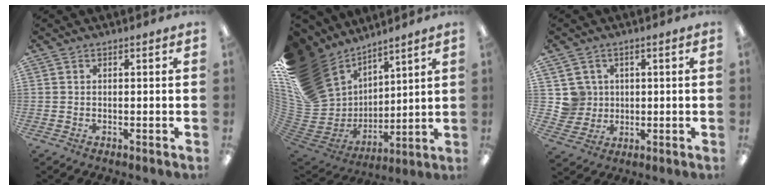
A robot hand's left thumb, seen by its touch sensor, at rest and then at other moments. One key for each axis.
{"total": 22.2, "fx": 10.4, "fy": 16.4, "fz": 10.8, "tx": -0.238, "ty": -0.074, "tz": 0.220}
{"total": 5.8, "fx": 1.7, "fy": 5.5, "fz": 0.2, "tx": -0.013, "ty": 0.005, "tz": 0.036}